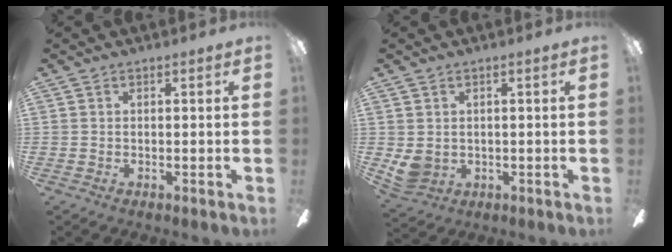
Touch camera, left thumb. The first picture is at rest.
{"total": 4.7, "force": [0.3, 4.1, 2.3], "torque": [-0.049, 0.000, 0.008]}